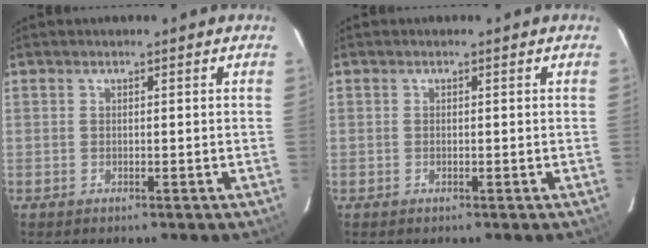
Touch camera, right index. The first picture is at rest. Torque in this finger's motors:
{"motor_torque": [0.05, 0.07, 0.00, -0.01]}